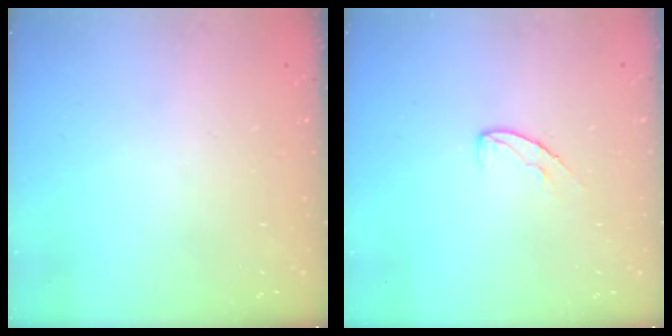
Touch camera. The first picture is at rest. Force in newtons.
{"total": 7.3, "press": 7.2, "slide": 0.6}